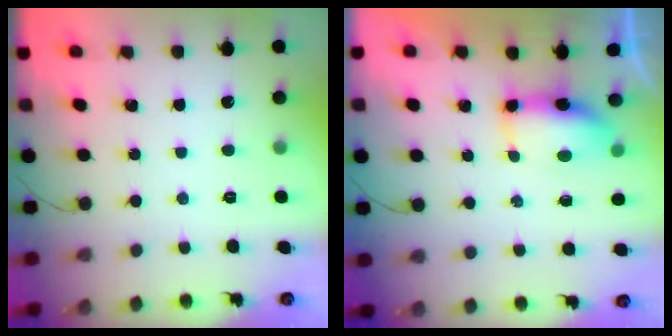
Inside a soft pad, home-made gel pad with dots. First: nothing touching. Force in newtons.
{"total": 7.0, "press": 6.9, "slide": 1.1}